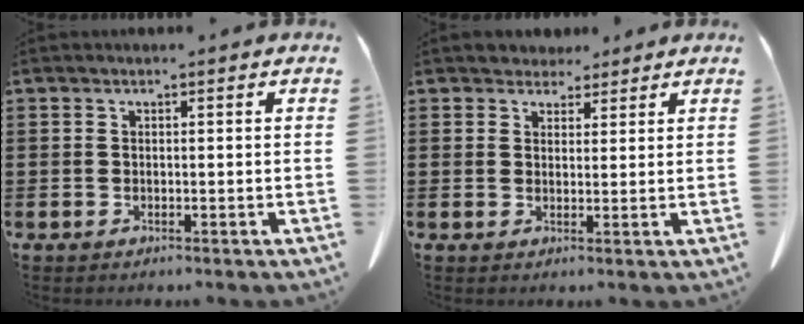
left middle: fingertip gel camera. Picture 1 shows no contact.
{"total": 3.0, "force": [2.6, 1.4, 0.0], "torque": [-0.001, -0.001, 0.049]}